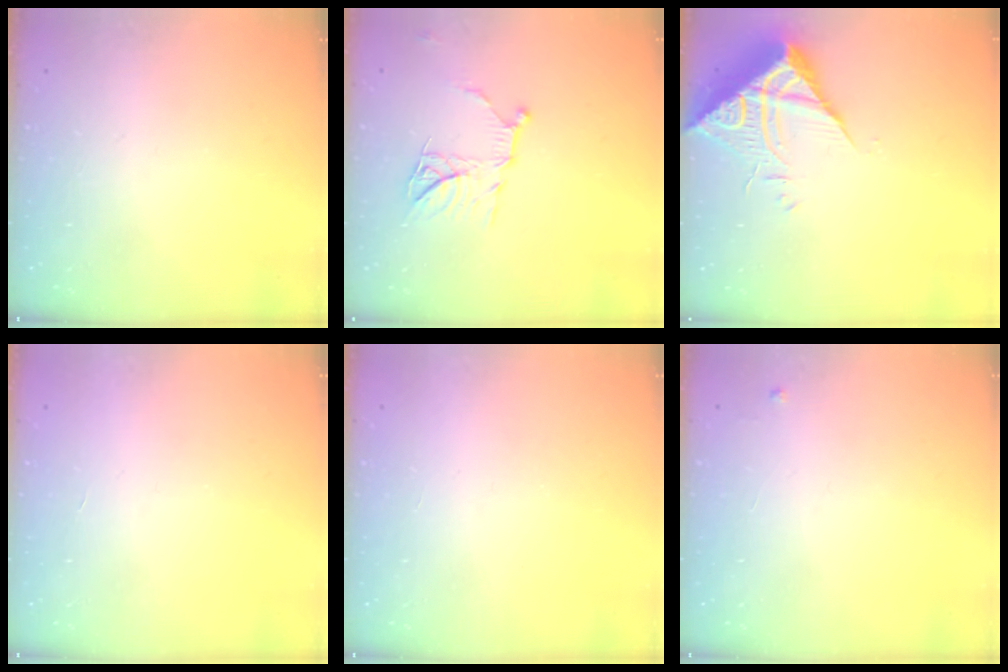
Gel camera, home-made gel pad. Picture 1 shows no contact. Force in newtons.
{"total": 10.8, "press": 10.8, "slide": 0.4}
{"total": 10.5, "press": 10.4, "slide": 1.0}
{"total": 1.8, "press": 1.8, "slide": 0.1}
{"total": 1.7, "press": 1.6, "slide": 0.1}
{"total": 2.4, "press": 2.4, "slide": 0.4}